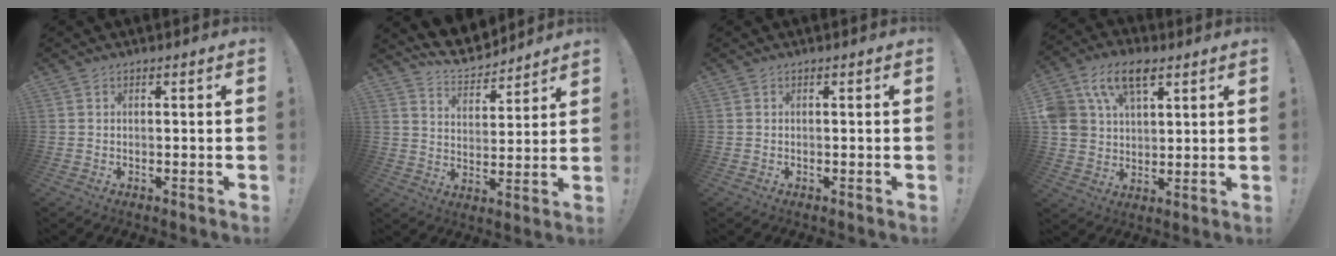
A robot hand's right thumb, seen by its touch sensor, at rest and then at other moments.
{"total": 9.7, "force": [8.8, 3.2, 2.4], "torque": [-0.054, -0.067, 0.166]}
{"total": 0.0}
{"total": 13.0, "force": [7.0, 8.4, 7.1], "torque": [-0.132, -0.019, 0.139]}